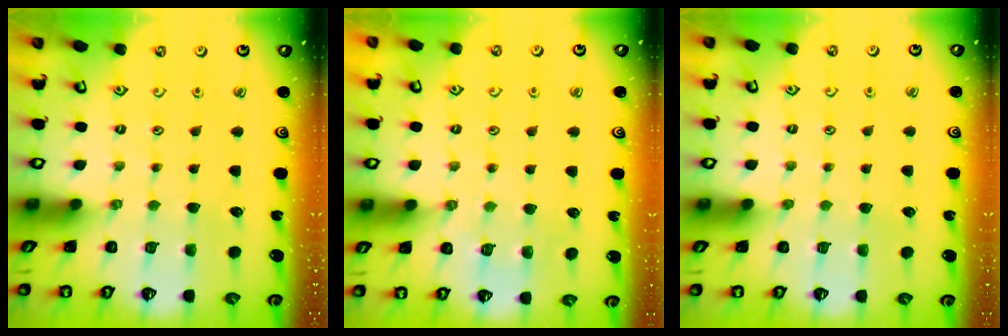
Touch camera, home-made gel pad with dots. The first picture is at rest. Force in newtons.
{"total": 4.2, "press": 4.2, "slide": 0.6}
{"total": 0.9, "press": 0.9, "slide": 0.1}